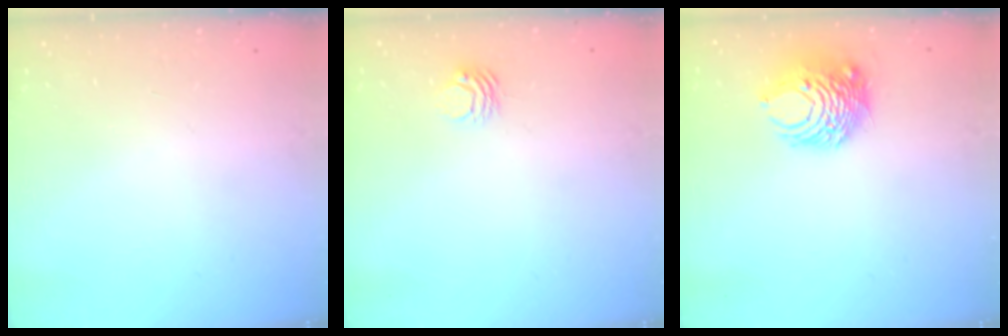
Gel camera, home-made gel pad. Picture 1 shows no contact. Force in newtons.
{"total": 3.1, "press": 3.1, "slide": 0.1}
{"total": 9.8, "press": 9.8, "slide": 0.7}